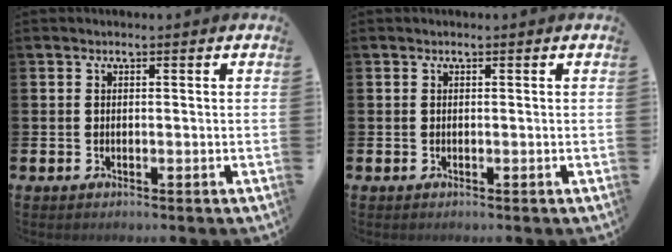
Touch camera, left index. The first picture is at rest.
{"total": 0.0}